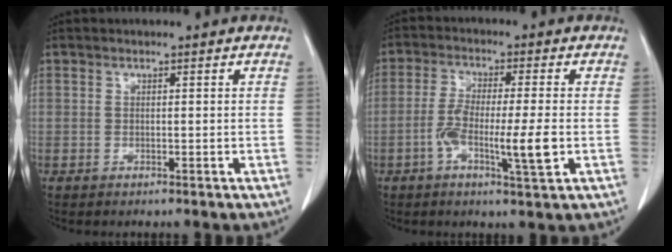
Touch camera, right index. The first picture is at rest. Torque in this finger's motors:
{"motor_torque": [0.55, -0.25, 0.24, 0.09]}